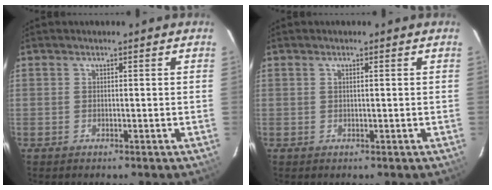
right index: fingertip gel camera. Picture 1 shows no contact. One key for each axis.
{"total": 0.5, "fx": 0.1, "fy": -0.1, "fz": 0.5, "tx": -0.010, "ty": 0.002, "tz": 0.001}